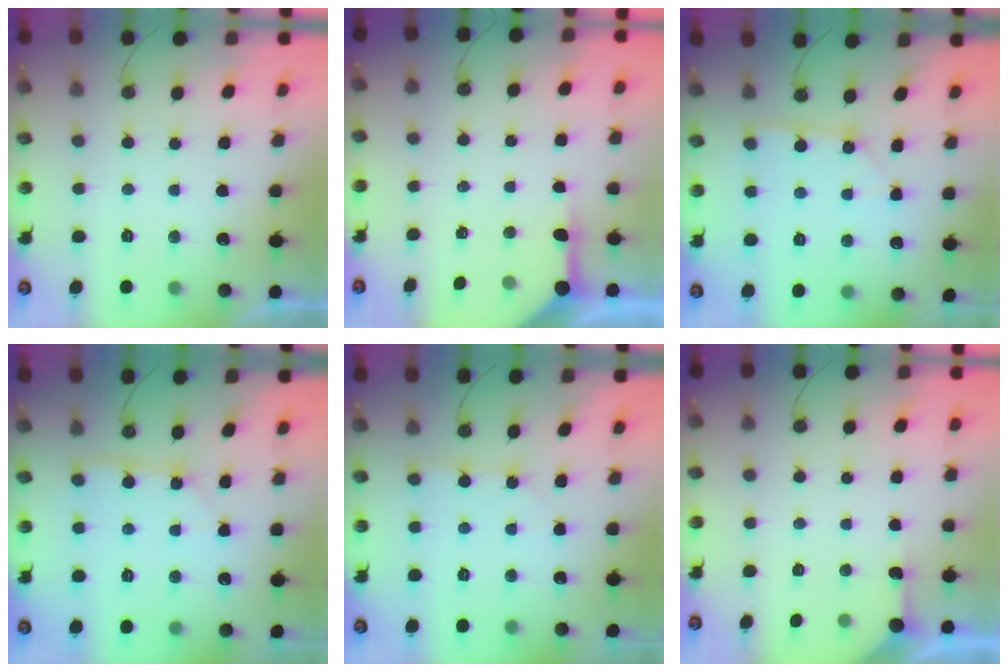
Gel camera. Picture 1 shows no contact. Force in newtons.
{"total": 4.5, "press": 4.5, "slide": 0.4}
{"total": 2.5, "press": 2.5, "slide": 0.3}
{"total": 2.9, "press": 2.9, "slide": 0.1}
{"total": 4.2, "press": 4.2, "slide": 0.5}
{"total": 2.4, "press": 2.4, "slide": 0.3}